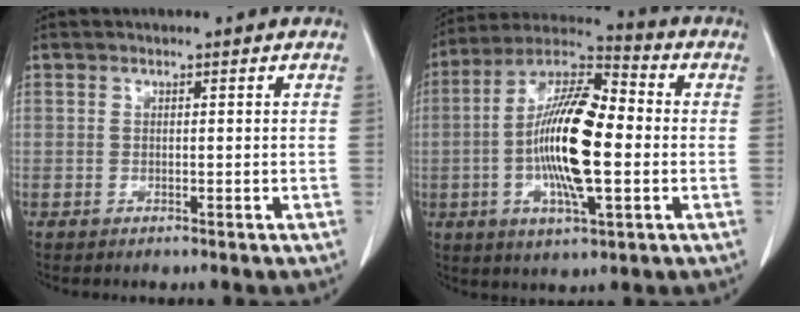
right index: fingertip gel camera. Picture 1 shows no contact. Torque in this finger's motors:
{"motor_torque": [0.94, -0.26, 0.94, 0.21]}